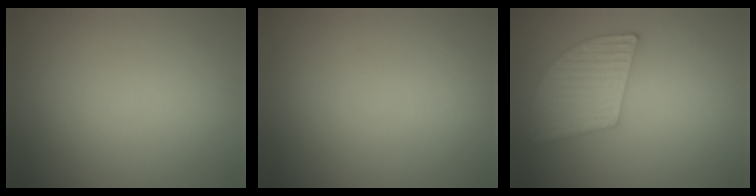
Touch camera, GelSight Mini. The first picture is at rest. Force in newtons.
{"total": 0.0}
{"total": 5.2, "press": 4.4, "slide": 2.6}